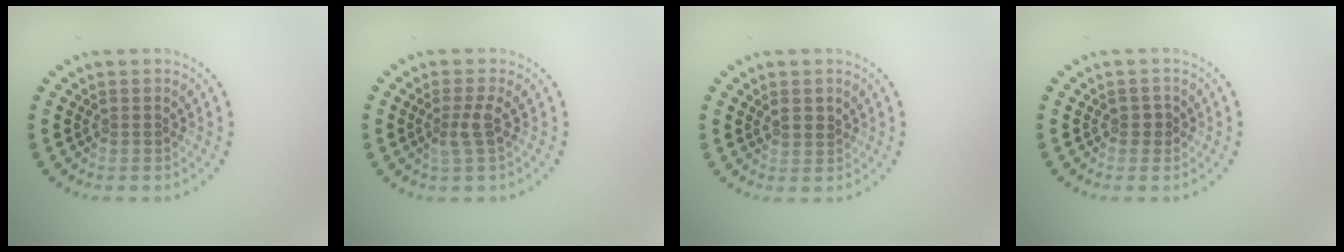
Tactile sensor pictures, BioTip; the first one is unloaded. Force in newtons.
{"total": 1.8, "press": 1.2, "slide": 1.3}
{"total": 0.8, "press": 0.7, "slide": 0.5}
{"total": 1.0, "press": 1.0, "slide": 0.3}